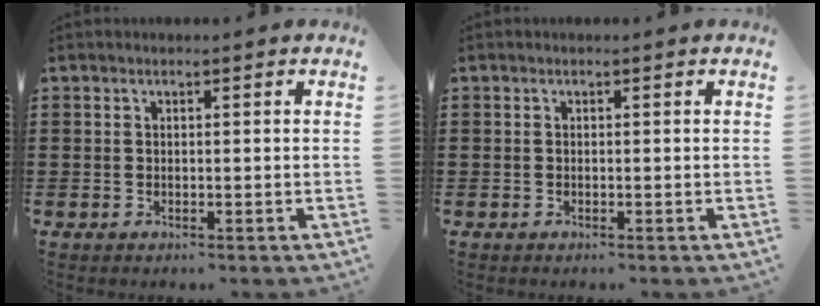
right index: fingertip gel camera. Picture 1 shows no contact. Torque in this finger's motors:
{"motor_torque": [0.68, 1.46, 0.02, 0.01]}